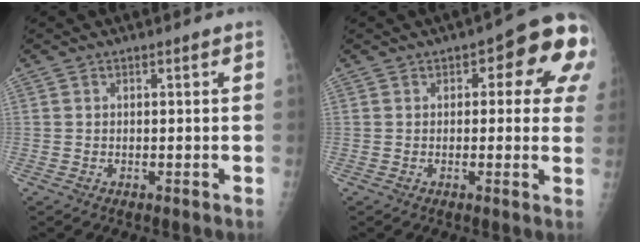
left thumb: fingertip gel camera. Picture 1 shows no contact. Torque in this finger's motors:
{"motor_torque": [0.01, 0.30, -0.21, 0.11, 0.11]}